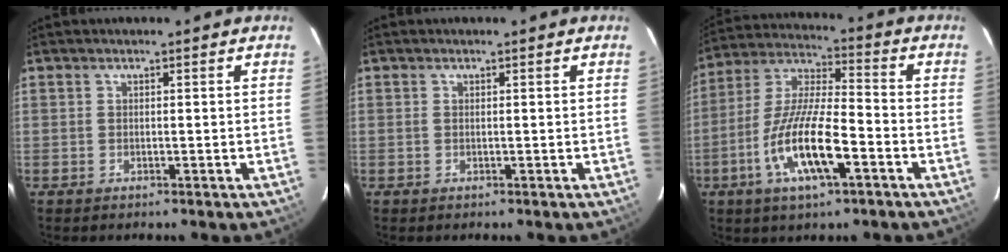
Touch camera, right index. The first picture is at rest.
{"total": 0.0}
{"total": 15.0, "force": [-6.2, 3.8, 13.1], "torque": [-0.270, -0.013, -0.117]}